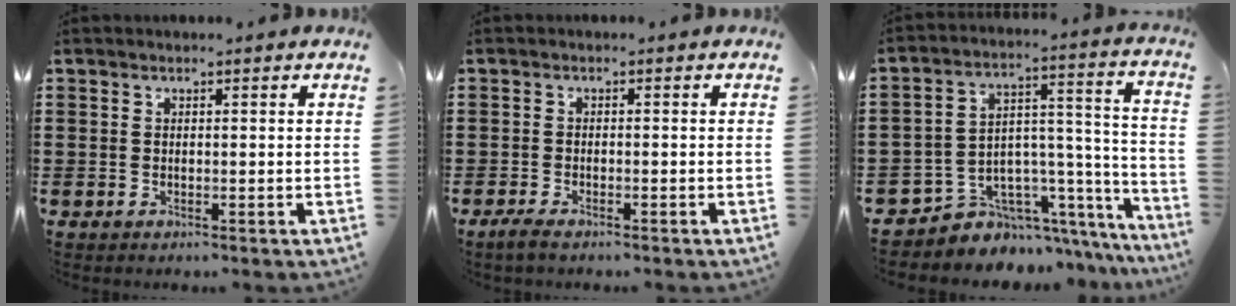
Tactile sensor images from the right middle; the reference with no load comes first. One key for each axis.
{"total": 1.6, "fx": -1.3, "fy": 0.2, "fz": 0.8, "tx": -0.025, "ty": -0.004, "tz": -0.028}
{"total": 5.7, "fx": -4.6, "fy": 3.4, "fz": -0.1, "tx": -0.013, "ty": -0.009, "tz": -0.083}